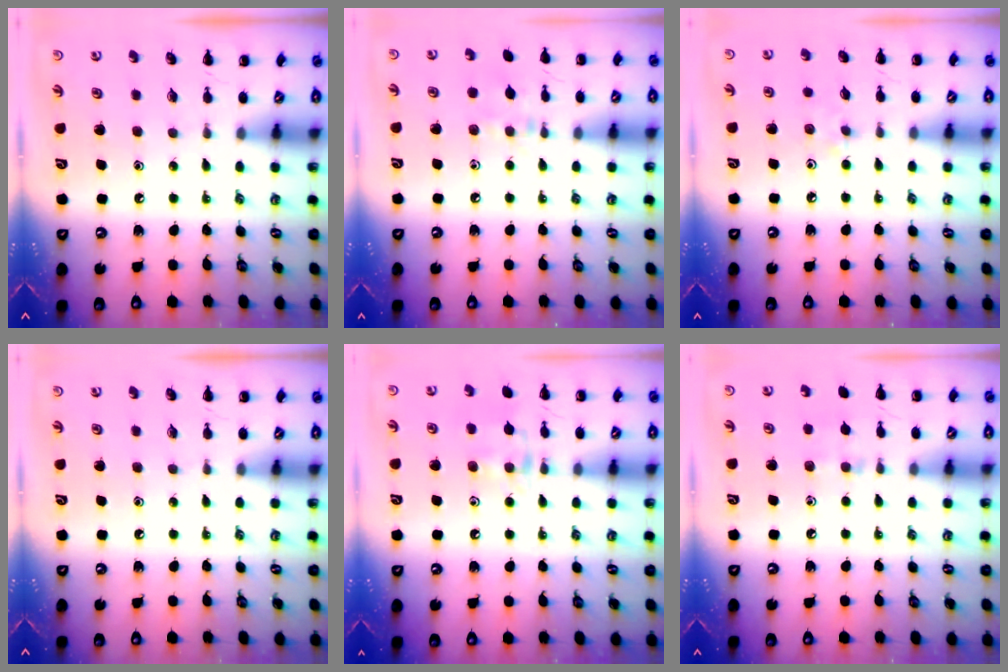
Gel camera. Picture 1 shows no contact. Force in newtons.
{"total": 6.9, "press": 6.7, "slide": 1.9}
{"total": 5.7, "press": 5.4, "slide": 1.8}
{"total": 0.0}
{"total": 10.3, "press": 10.2, "slide": 0.7}
{"total": 7.3, "press": 7.0, "slide": 2.0}